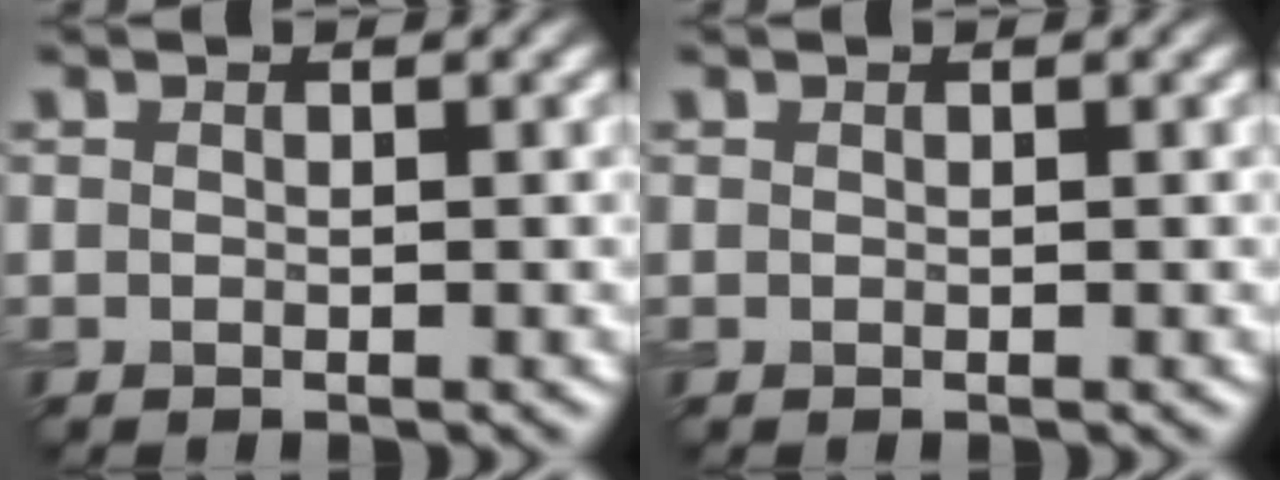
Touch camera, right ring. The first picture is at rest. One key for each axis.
{"total": 0.0}